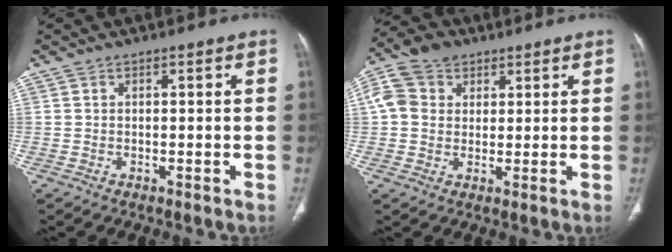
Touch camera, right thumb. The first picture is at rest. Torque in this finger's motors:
{"motor_torque": [1.35, 1.34, -0.05, -1.34, 0.03]}